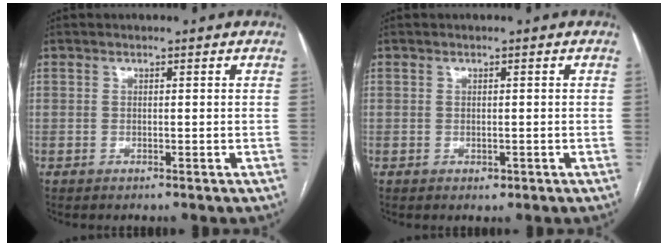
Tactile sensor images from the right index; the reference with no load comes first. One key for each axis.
{"total": 0.8, "fx": -0.3, "fy": 0.6, "fz": 0.4, "tx": -0.005, "ty": -0.001, "tz": -0.001}